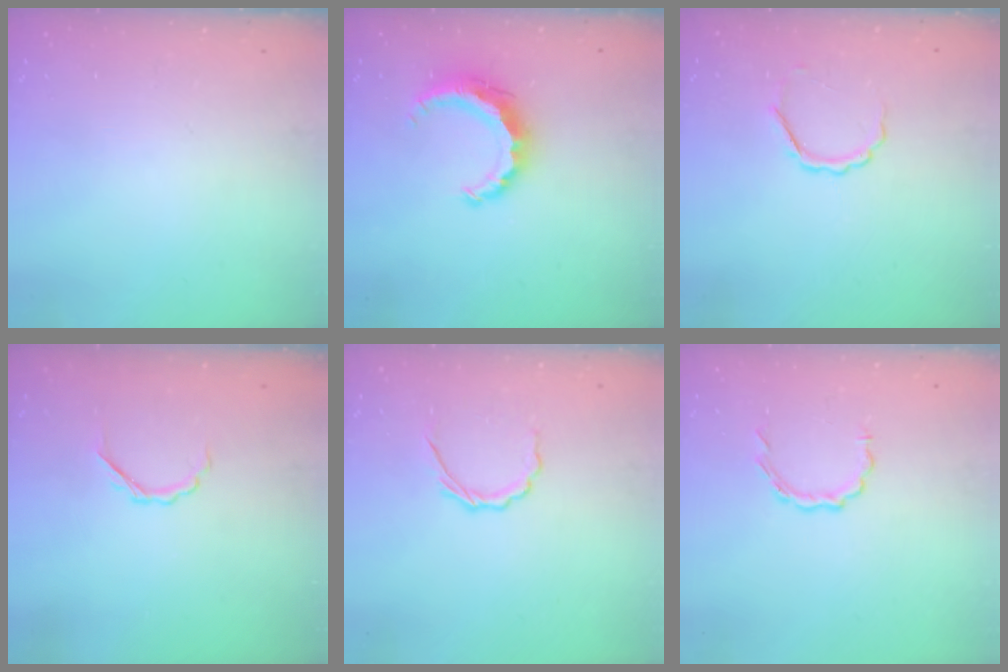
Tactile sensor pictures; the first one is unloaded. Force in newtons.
{"total": 7.5, "press": 7.5, "slide": 0.2}
{"total": 3.6, "press": 3.5, "slide": 0.6}
{"total": 3.3, "press": 3.1, "slide": 0.9}
{"total": 4.6, "press": 4.3, "slide": 1.5}
{"total": 4.3, "press": 4.1, "slide": 1.3}